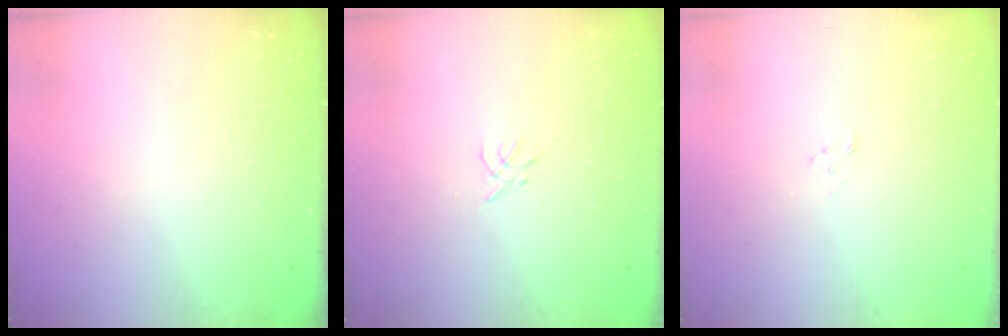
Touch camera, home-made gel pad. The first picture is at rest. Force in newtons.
{"total": 0.0}
{"total": 2.9, "press": 2.9, "slide": 0.3}